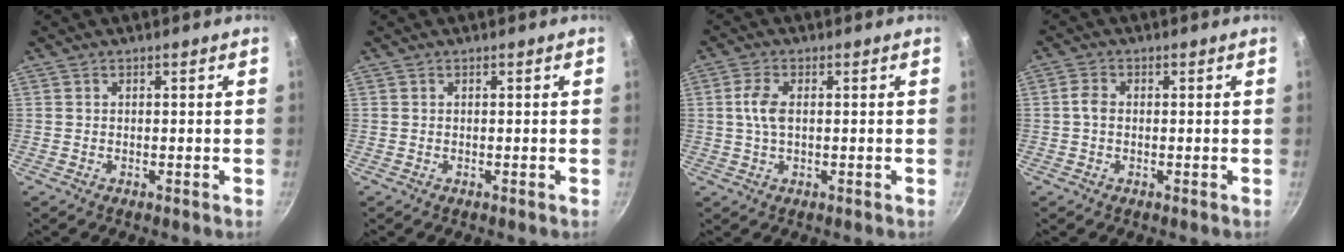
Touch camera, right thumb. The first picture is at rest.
{"total": 0.0}
{"total": 4.4, "force": [0.5, 2.3, 3.7], "torque": [-0.079, 0.007, 0.006]}
{"total": 2.5, "force": [0.0, 1.8, 1.7], "torque": [-0.034, 0.008, -0.006]}